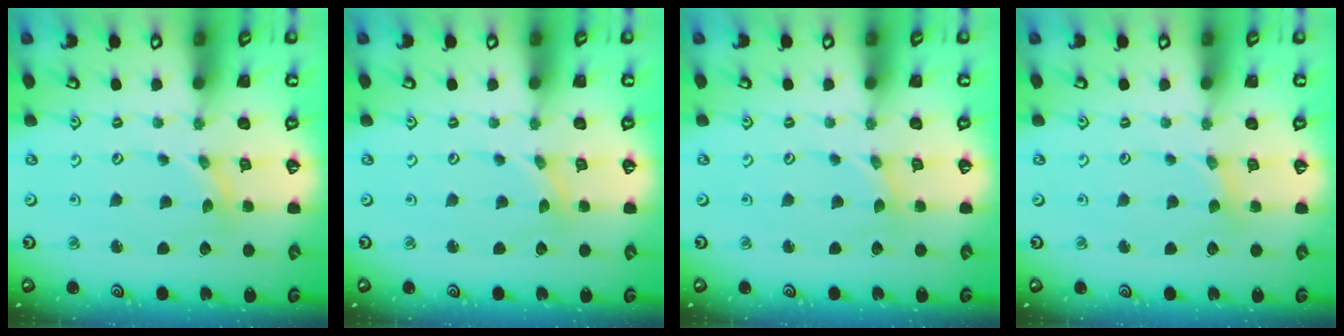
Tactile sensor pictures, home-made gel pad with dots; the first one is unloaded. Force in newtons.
{"total": 0.0}
{"total": 0.0}
{"total": 2.0, "press": 2.0, "slide": 0.3}